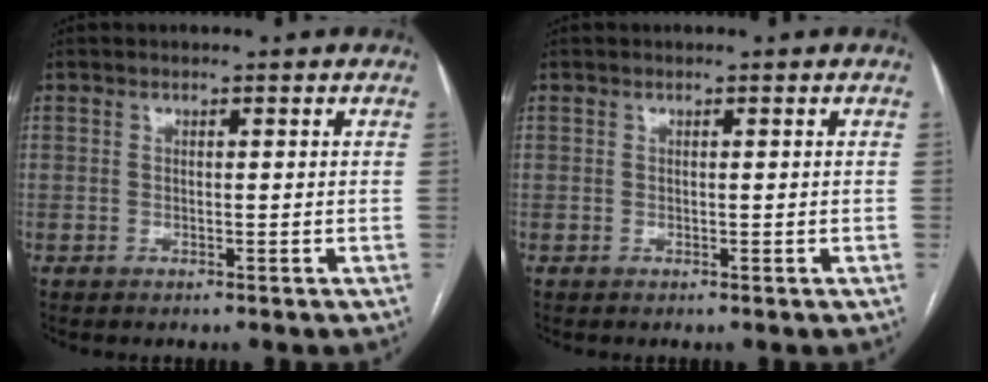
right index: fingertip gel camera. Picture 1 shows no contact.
{"total": 0.0}